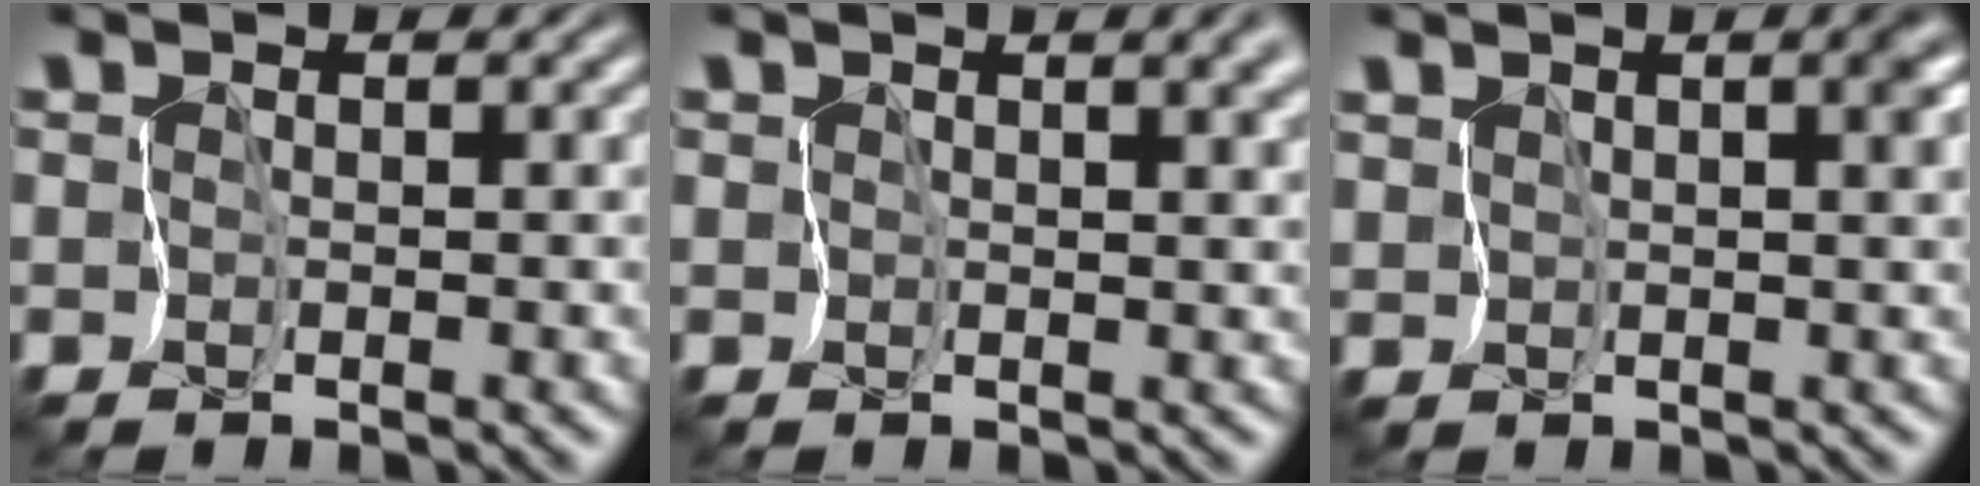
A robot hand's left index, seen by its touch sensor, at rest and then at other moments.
{"total": 4.4, "force": [2.1, 2.1, 3.2], "torque": [-0.031, 0.012, 0.025]}
{"total": 3.8, "force": [1.4, 1.4, 3.2], "torque": [-0.039, 0.009, 0.022]}